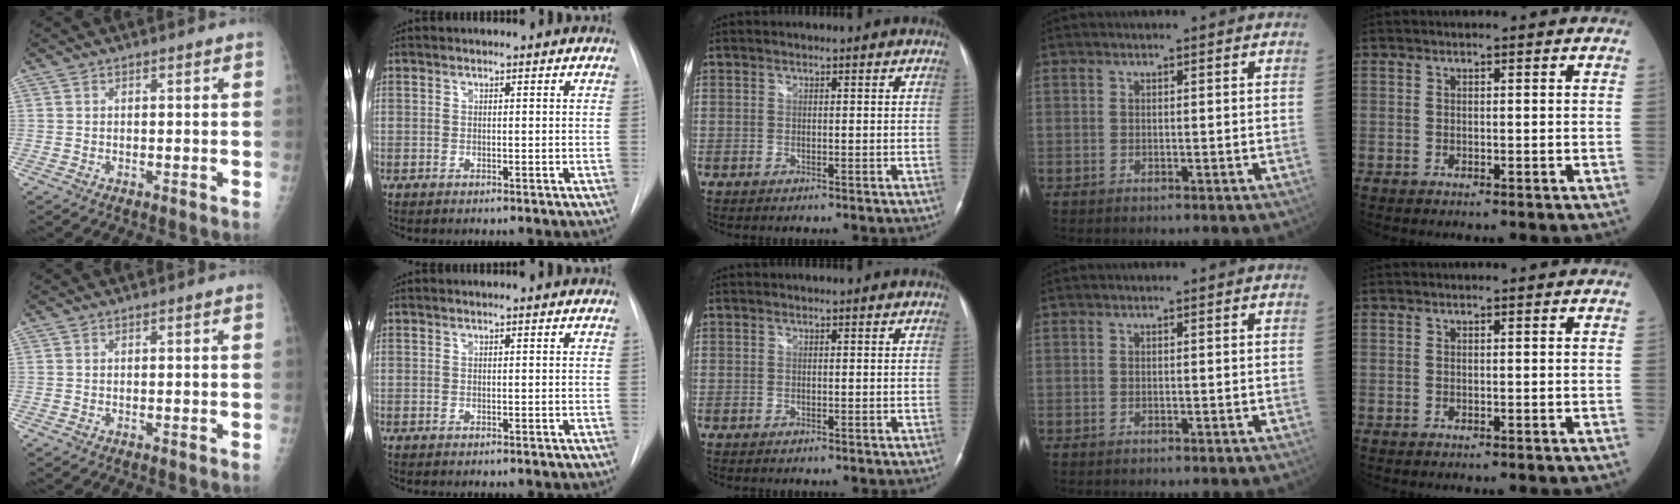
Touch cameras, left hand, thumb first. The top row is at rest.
{}